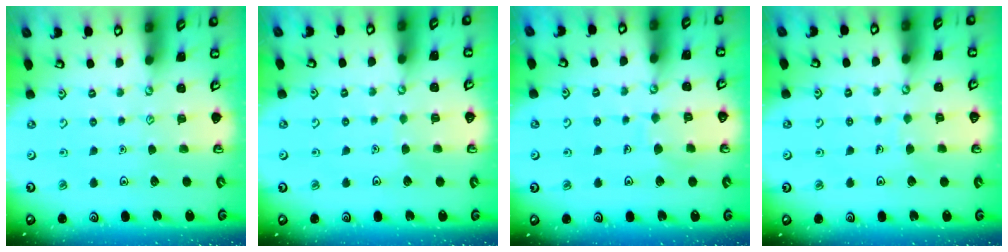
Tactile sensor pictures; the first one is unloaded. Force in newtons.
{"total": 1.3, "press": 1.3, "slide": 0.1}
{"total": 6.1, "press": 6.1, "slide": 0.6}
{"total": 2.3, "press": 2.3, "slide": 0.1}